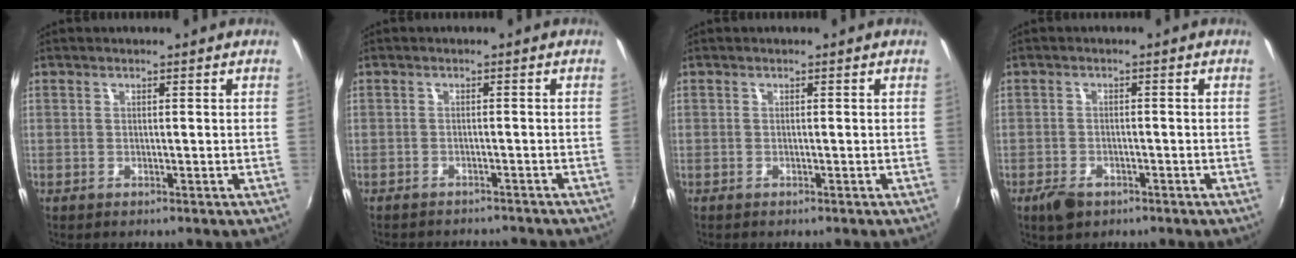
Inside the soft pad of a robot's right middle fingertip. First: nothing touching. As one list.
[{"total": 5.4, "force": [-4.9, 1.7, 1.4], "torque": [-0.039, -0.006, -0.068]}, {"total": 0.6, "force": [-0.4, 0.4, -0.1], "torque": [0.000, -0.002, -0.008]}, {"total": 4.2, "force": [-2.7, 2.4, 2.2], "torque": [-0.055, -0.008, -0.046]}]